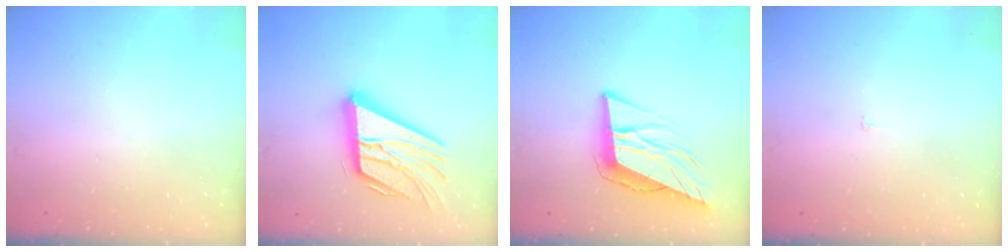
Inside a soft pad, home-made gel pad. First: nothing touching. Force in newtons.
{"total": 21.7, "press": 21.6, "slide": 1.9}
{"total": 12.0, "press": 11.6, "slide": 3.3}
{"total": 2.2, "press": 2.2, "slide": 0.2}